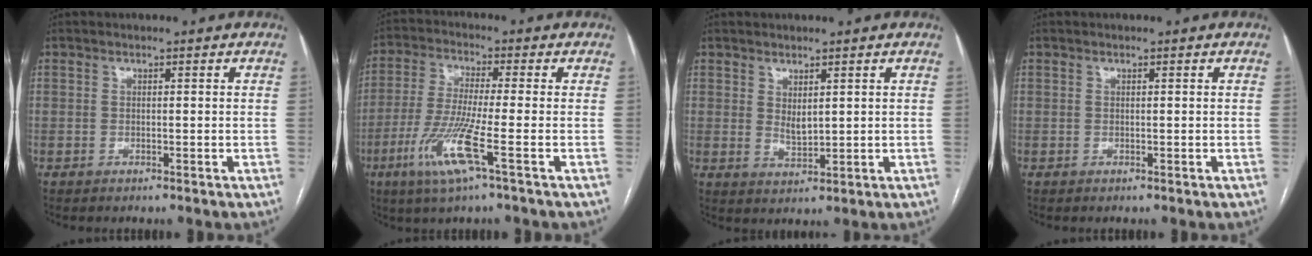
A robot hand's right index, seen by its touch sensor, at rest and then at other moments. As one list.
[{"total": 9.4, "force": [-4.0, -0.4, 8.5], "torque": [-0.177, -0.020, -0.084]}, {"total": 2.4, "force": [1.0, 1.0, 1.9], "torque": [-0.036, -0.009, 0.026]}, {"total": 0.0}]